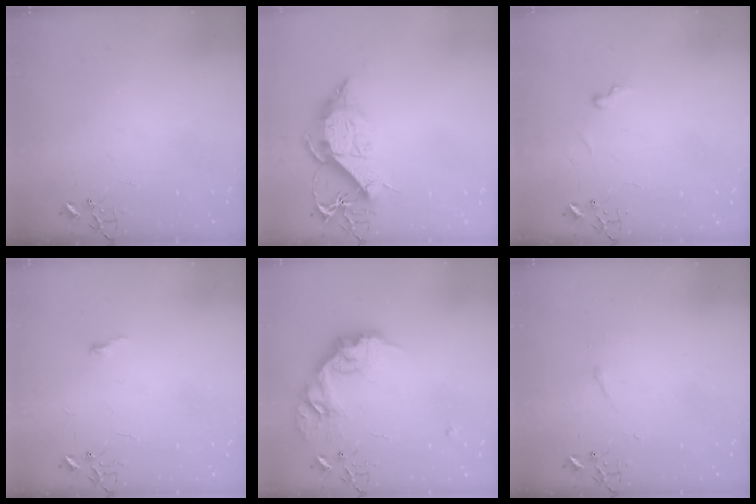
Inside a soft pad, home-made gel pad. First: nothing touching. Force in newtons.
{"total": 13.0, "press": 13.0, "slide": 1.1}
{"total": 4.3, "press": 4.3, "slide": 0.6}
{"total": 3.4, "press": 3.4, "slide": 0.5}
{"total": 18.3, "press": 18.3, "slide": 1.0}
{"total": 2.9, "press": 2.9, "slide": 0.5}